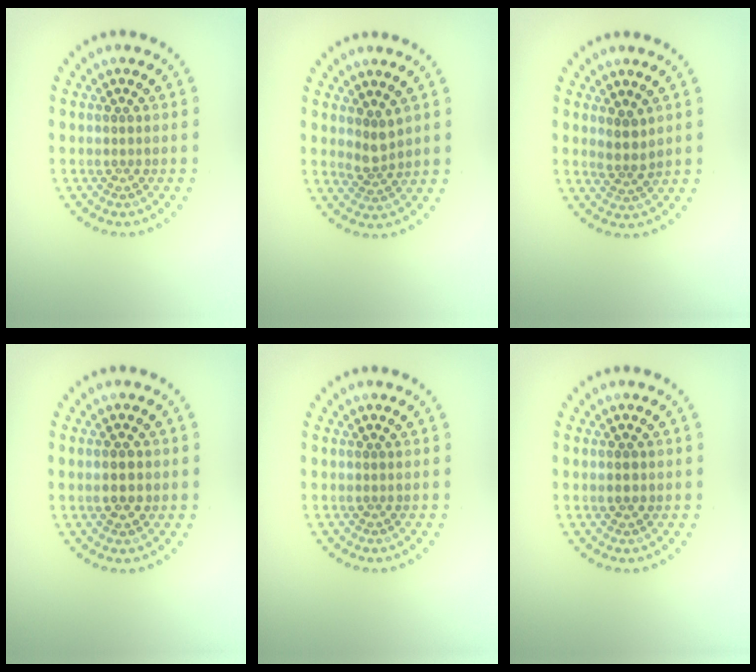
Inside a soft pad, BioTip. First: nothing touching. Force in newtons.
{"total": 1.7, "press": 1.4, "slide": 1.0}
{"total": 1.8, "press": 1.4, "slide": 1.1}
{"total": 2.6, "press": 2.6, "slide": 0.1}
{"total": 0.0}
{"total": 1.3, "press": 1.3, "slide": 0.1}